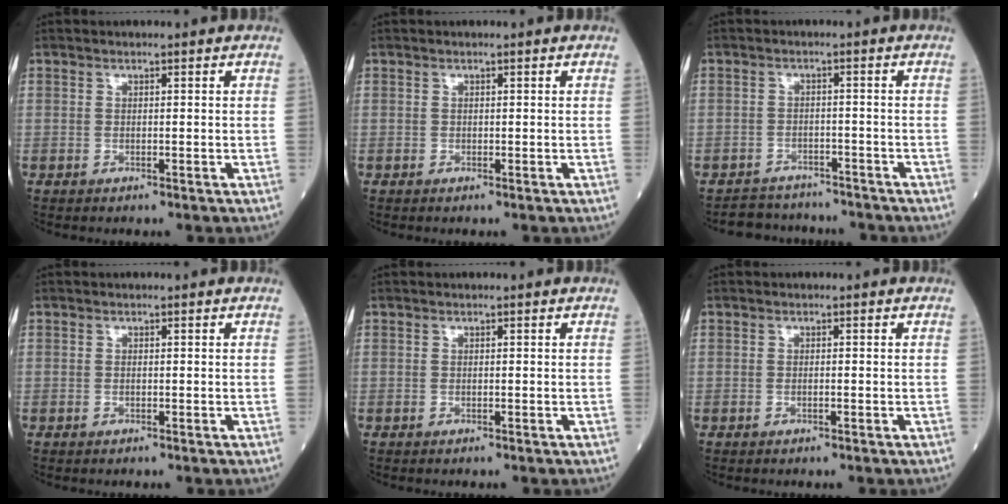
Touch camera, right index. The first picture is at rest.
{"total": 0.0}
{"total": 5.6, "force": [-5.1, 2.3, -0.6], "torque": [0.018, 0.019, -0.073]}
{"total": 0.0}
{"total": 0.0}
{"total": 0.7, "force": [-0.2, 0.1, 0.6], "torque": [-0.013, 0.000, -0.003]}